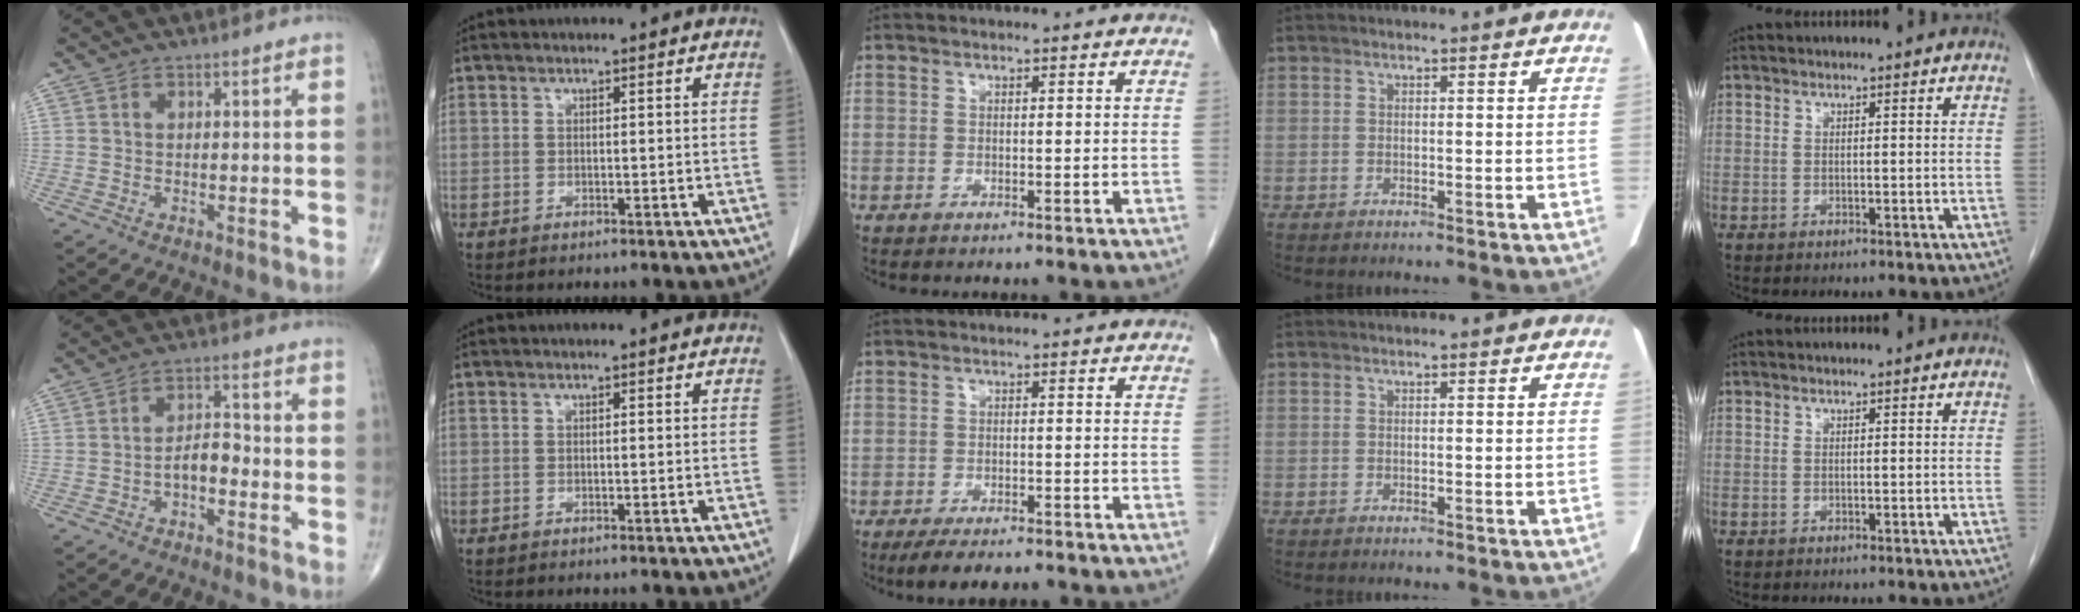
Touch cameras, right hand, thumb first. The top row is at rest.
{"thumb": {"total": 4.6, "force": [-2.0, 2.4, 3.4], "torque": [-0.047, 0.030, -0.038]}, "middle": {"total": 6.4, "force": [-5.4, 1.5, 3.2], "torque": [-0.046, -0.008, -0.081]}}